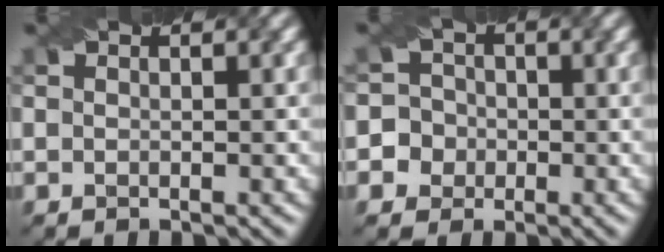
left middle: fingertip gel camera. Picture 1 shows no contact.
{"total": 5.2, "force": [-1.4, 5.0, 0.8], "torque": [0.000, 0.020, -0.049]}